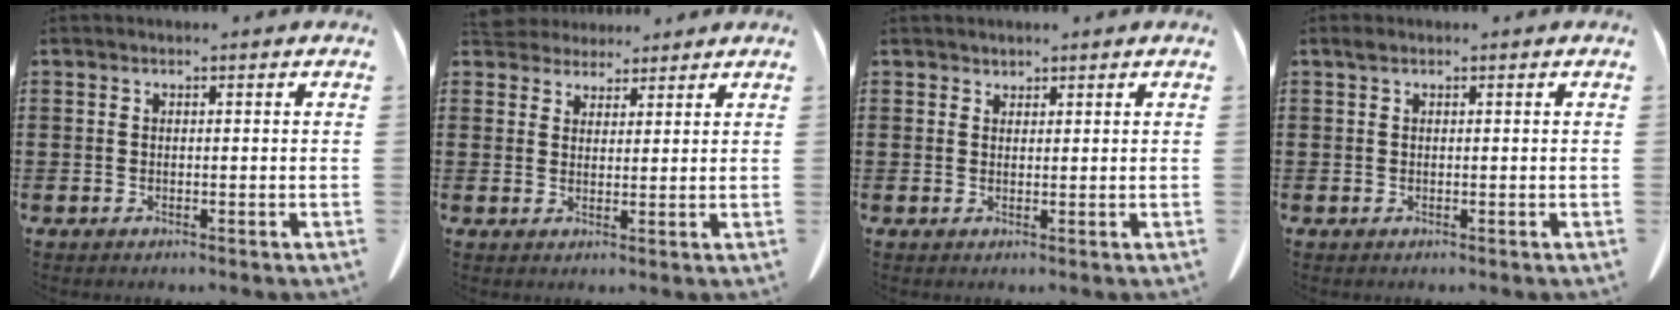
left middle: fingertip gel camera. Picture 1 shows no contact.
{"total": 3.7, "force": [3.5, 1.3, 0.1], "torque": [-0.015, -0.006, 0.067]}
{"total": 1.3, "force": [1.2, 0.5, -0.1], "torque": [-0.003, 0.000, 0.026]}
{"total": 0.6, "force": [0.4, 0.3, 0.4], "torque": [-0.010, 0.002, 0.007]}